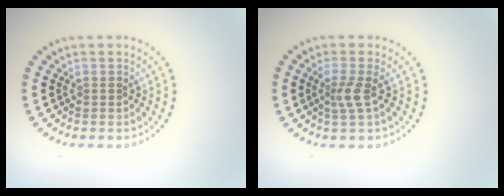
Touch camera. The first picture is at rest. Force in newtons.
{"total": 2.0, "press": 1.4, "slide": 1.4}